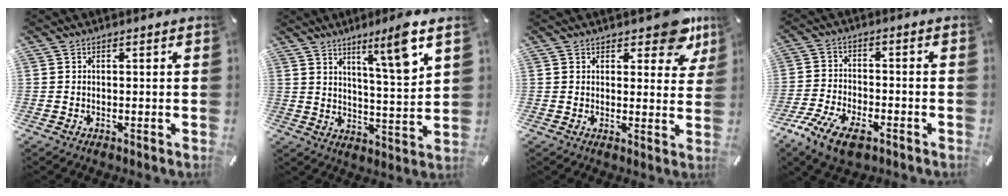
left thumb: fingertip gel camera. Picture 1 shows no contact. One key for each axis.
{"total": 10.3, "fx": 6.6, "fy": 1.2, "fz": 7.8, "tx": -0.111, "ty": -0.047, "tz": 0.102}
{"total": 9.8, "fx": 6.8, "fy": 4.6, "fz": 5.3, "tx": -0.041, "ty": -0.049, "tz": 0.115}
{"total": 9.1, "fx": -5.9, "fy": 4.3, "fz": 5.5, "tx": -0.127, "ty": 0.018, "tz": -0.111}